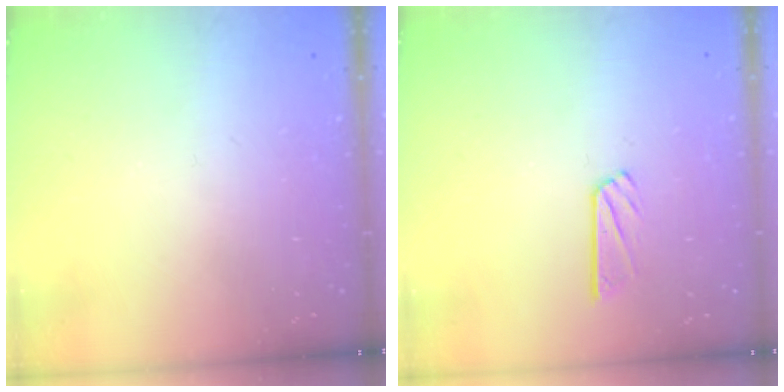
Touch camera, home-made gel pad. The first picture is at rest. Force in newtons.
{"total": 6.2, "press": 6.2, "slide": 0.4}